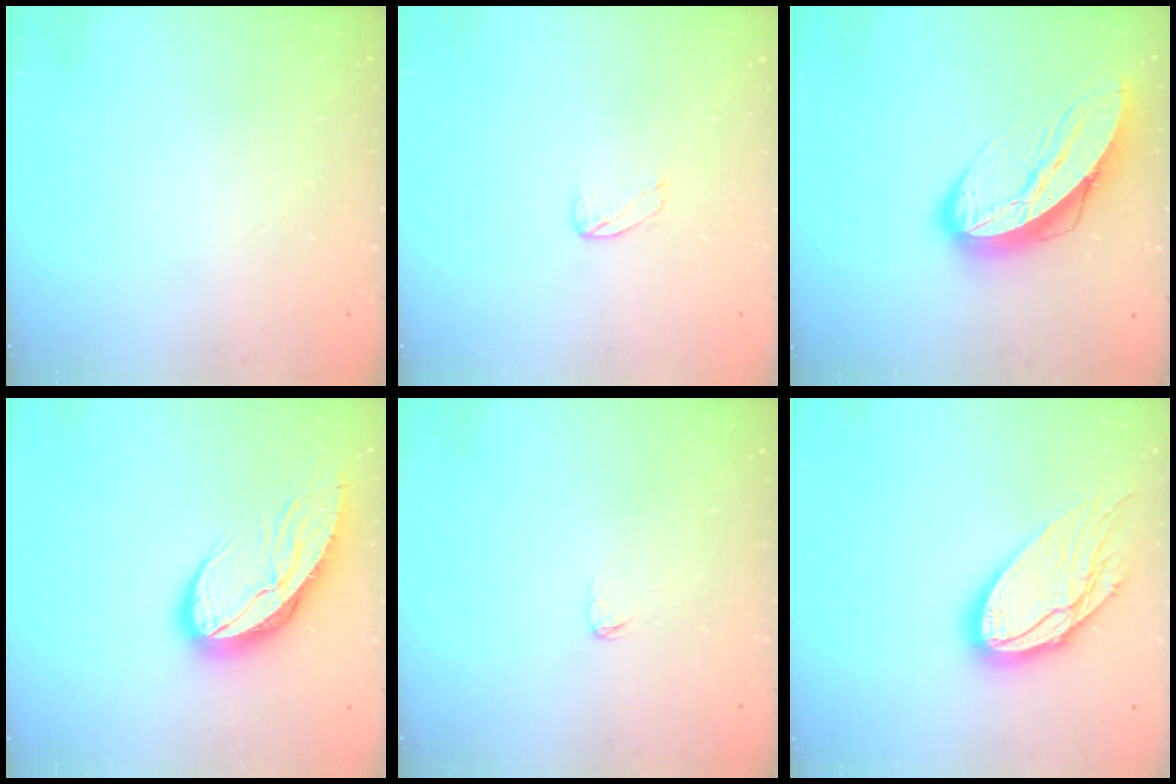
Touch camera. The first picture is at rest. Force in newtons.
{"total": 3.9, "press": 3.9, "slide": 0.2}
{"total": 13.5, "press": 13.5, "slide": 1.1}
{"total": 11.7, "press": 11.6, "slide": 1.2}
{"total": 2.9, "press": 2.9, "slide": 0.1}
{"total": 16.3, "press": 16.2, "slide": 1.4}